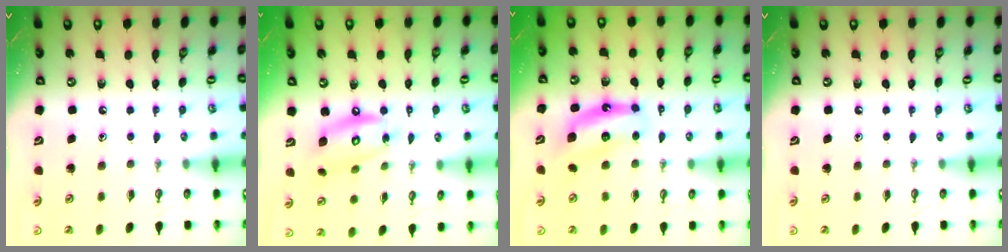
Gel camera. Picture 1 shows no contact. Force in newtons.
{"total": 12.2, "press": 12.2, "slide": 1.0}
{"total": 7.4, "press": 7.4, "slide": 0.3}
{"total": 0.0}